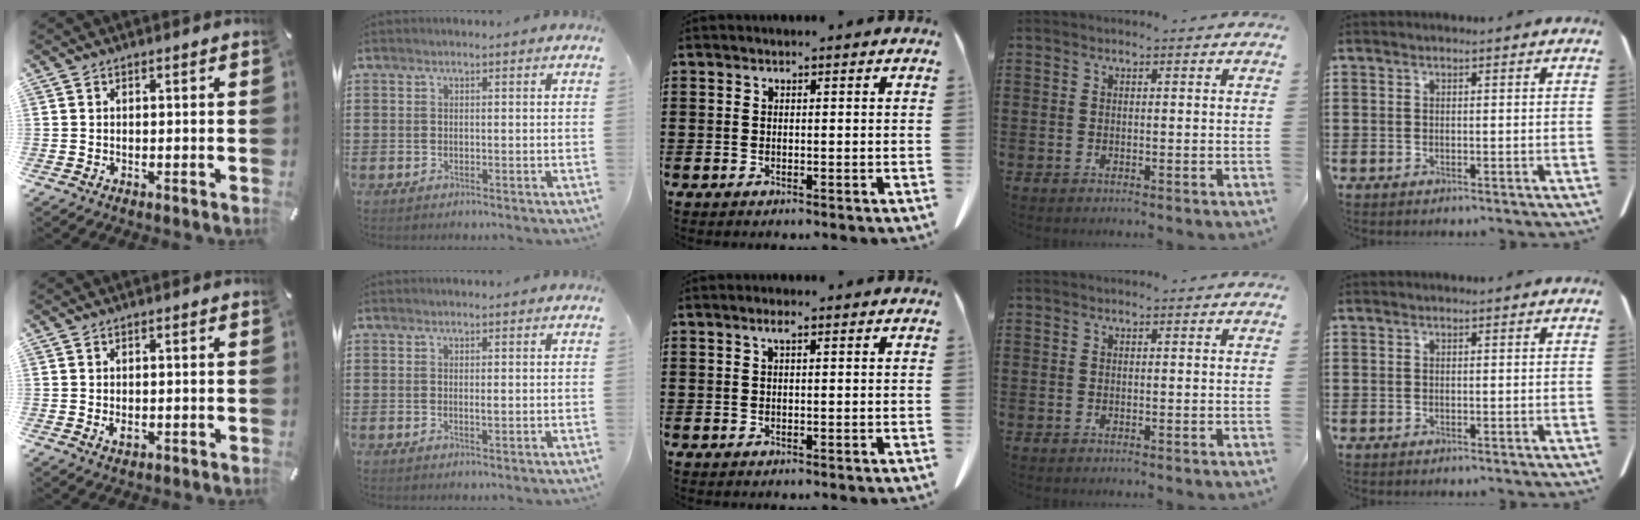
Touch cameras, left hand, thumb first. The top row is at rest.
{"thumb": {"total": 1.7, "force": [-0.1, 0.9, 1.4], "torque": [-0.035, -0.002, -0.005]}, "index": {"total": 0.7, "force": [0.1, 0.1, 0.7], "torque": [-0.014, -0.004, 0.004]}, "middle": {"total": 1.3, "force": [0.5, 0.3, 1.2], "torque": [-0.025, 0.005, 0.008]}}